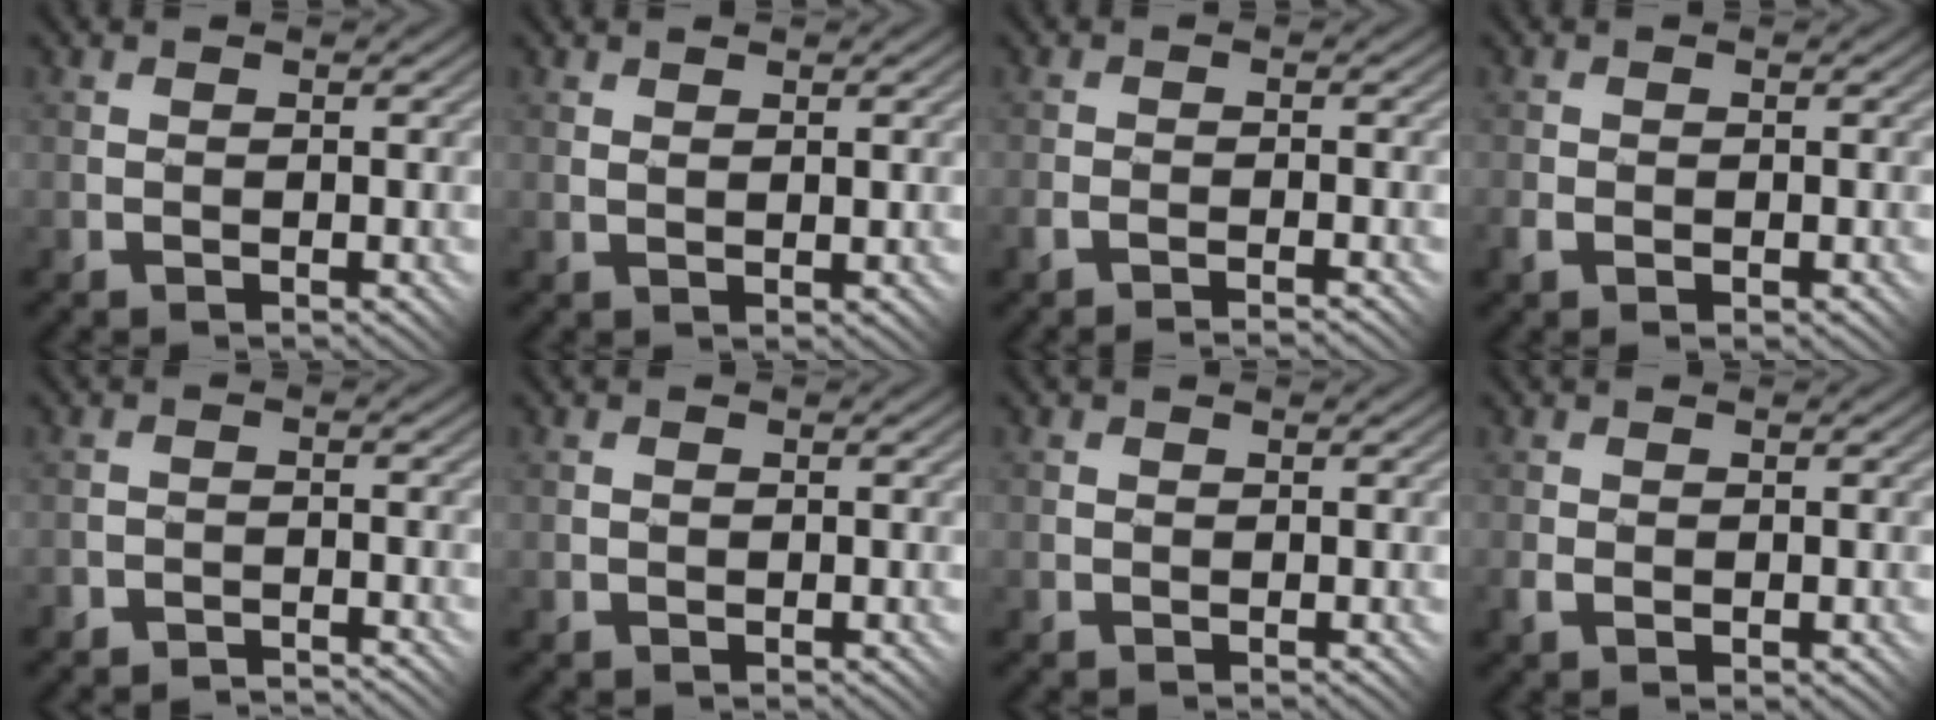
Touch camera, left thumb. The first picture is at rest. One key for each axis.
{"total": 1.0, "fx": 0.5, "fy": 0.4, "fz": 0.9, "tx": -0.016, "ty": 0.002, "tz": 0.013}
{"total": 1.9, "fx": -1.7, "fy": 0.0, "fz": 0.8, "tx": -0.018, "ty": 0.005, "tz": -0.039}
{"total": 2.2, "fx": -1.1, "fy": 1.3, "fz": 1.3, "tx": -0.031, "ty": -0.008, "tz": -0.028}
{"total": 2.3, "fx": -2.1, "fy": -0.5, "fz": -0.8, "tx": 0.019, "ty": 0.011, "tz": -0.047}
{"total": 0.6, "fx": 0.0, "fy": 0.6, "fz": 0.2, "tx": 0.003, "ty": 0.002, "tz": 0.003}
{"total": 1.0, "fx": 0.1, "fy": 0.9, "fz": -0.2, "tx": 0.006, "ty": 0.002, "tz": 0.000}
{"total": 2.2, "fx": -0.7, "fy": 1.4, "fz": 1.5, "tx": -0.032, "ty": -0.010, "tz": -0.017}